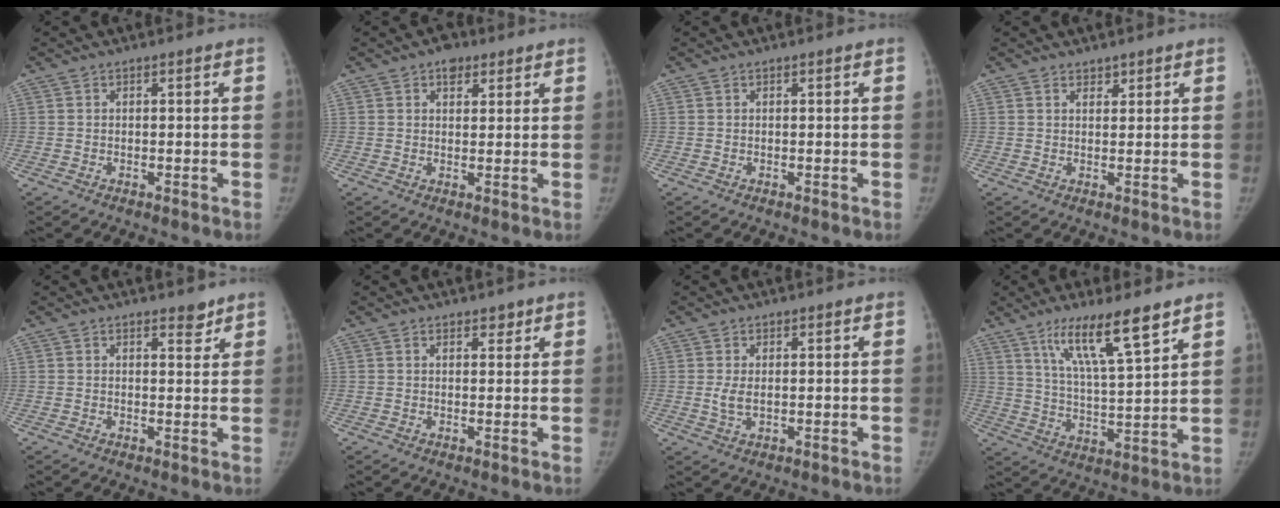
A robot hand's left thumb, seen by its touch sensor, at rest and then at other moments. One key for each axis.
{"total": 3.9, "fx": 2.3, "fy": 2.6, "fz": 1.7, "tx": -0.003, "ty": -0.009, "tz": 0.032}
{"total": 0.0}
{"total": 1.7, "fx": 1.4, "fy": 1.0, "fz": 0.3, "tx": 0.010, "ty": -0.009, "tz": 0.019}
{"total": 2.3, "fx": 1.9, "fy": 1.0, "fz": 0.8, "tx": 0.003, "ty": -0.014, "tz": 0.025}
{"total": 1.8, "fx": 1.4, "fy": 1.0, "fz": 0.6, "tx": 0.007, "ty": -0.008, "tz": 0.017}
{"total": 2.9, "fx": 0.3, "fy": 1.7, "fz": 2.3, "tx": -0.046, "ty": -0.008, "tz": 0.011}
{"total": 12.8, "fx": 8.4, "fy": 1.8, "fz": 9.5, "tx": -0.162, "ty": -0.047, "tz": 0.156}